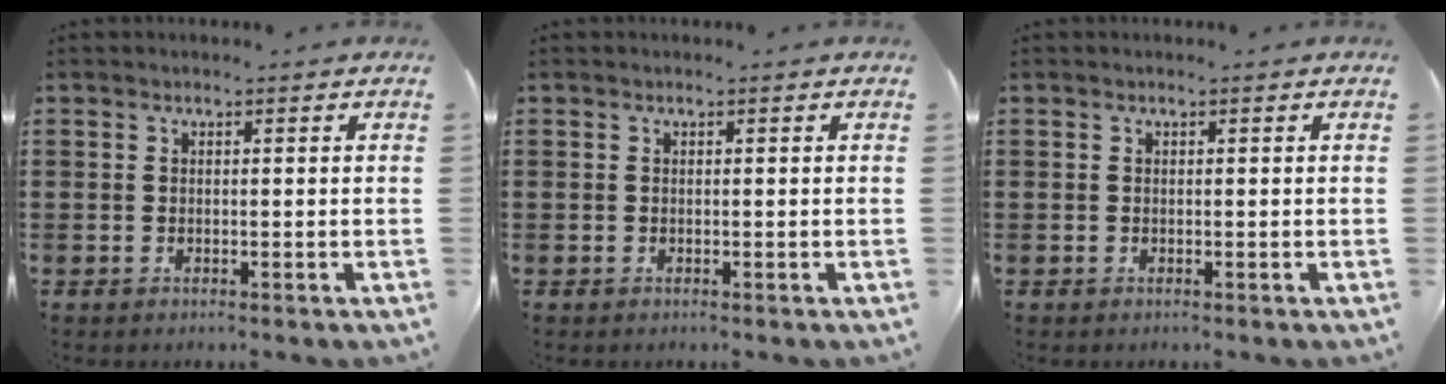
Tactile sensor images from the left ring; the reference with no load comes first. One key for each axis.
{"total": 0.0}
{"total": 0.0}